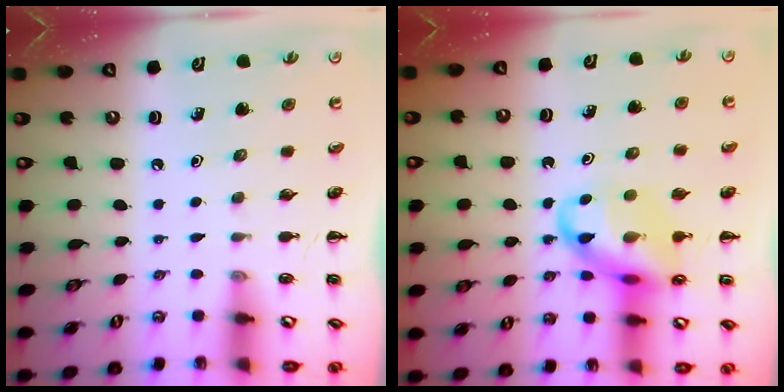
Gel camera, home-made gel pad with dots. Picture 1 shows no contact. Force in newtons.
{"total": 13.8, "press": 13.6, "slide": 2.7}